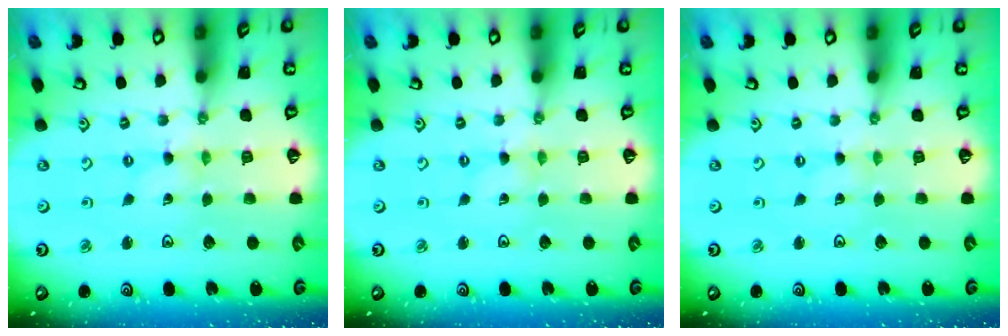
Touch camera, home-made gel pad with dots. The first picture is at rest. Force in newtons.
{"total": 0.0}
{"total": 0.0}